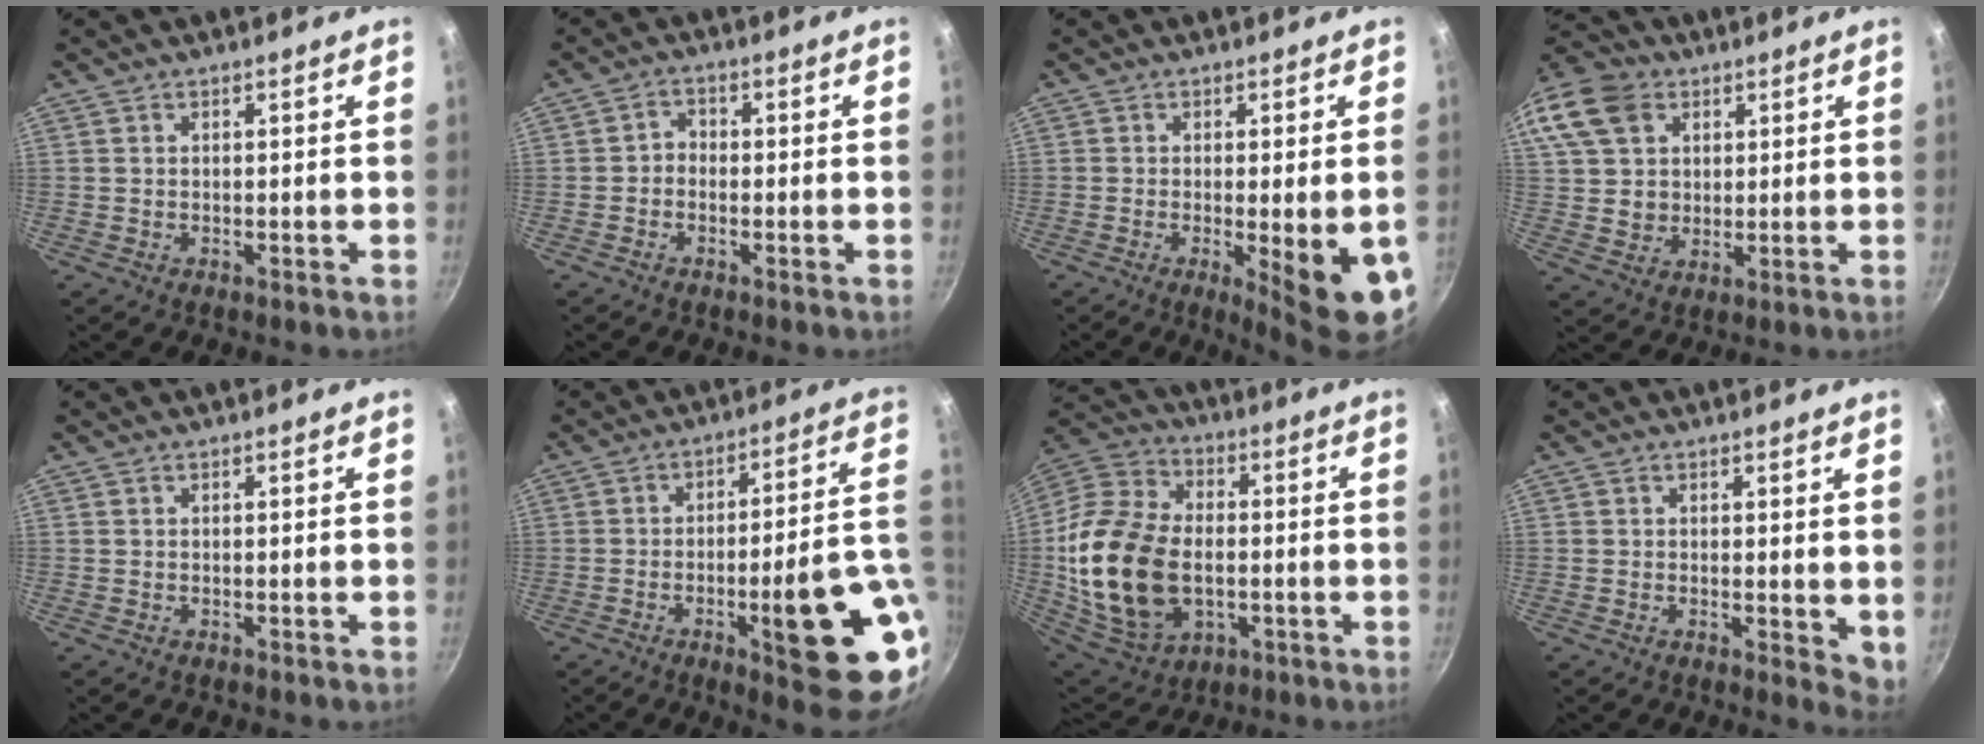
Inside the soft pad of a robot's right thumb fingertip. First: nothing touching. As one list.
[{"total": 2.1, "force": [-0.9, 1.6, 0.9], "torque": [-0.011, 0.016, -0.024]}, {"total": 11.5, "force": [-3.2, 2.4, 10.8], "torque": [-0.130, -0.011, -0.034]}, {"total": 18.7, "force": [7.1, 14.8, 9.0], "torque": [-0.194, 0.022, 0.133]}, {"total": 0.0}, {"total": 20.1, "force": [-4.5, 4.2, 19.2], "torque": [-0.232, 0.015, -0.055]}, {"total": 23.5, "force": [-2.3, 15.8, 17.2], "torque": [-0.333, 0.016, -0.033]}, {"total": 4.0, "force": [0.9, 1.9, 3.4], "torque": [-0.038, -0.007, 0.013]}]